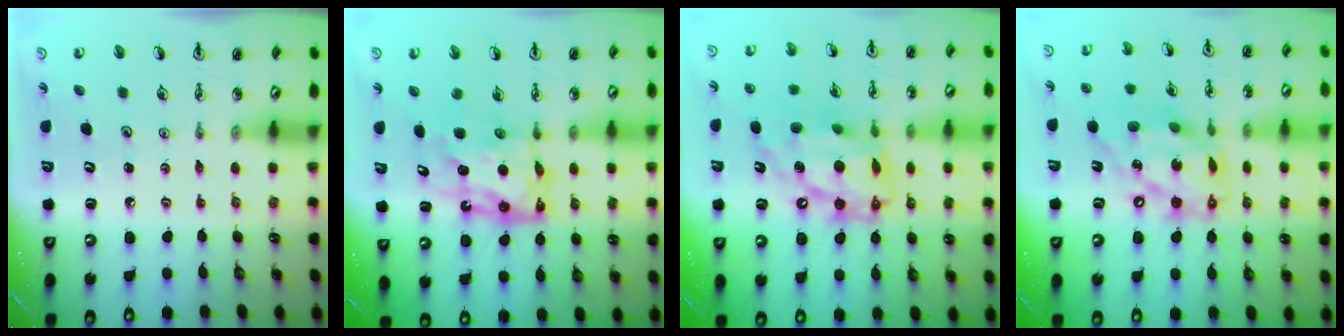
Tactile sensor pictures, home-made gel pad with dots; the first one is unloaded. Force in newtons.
{"total": 9.5, "press": 9.5, "slide": 0.9}
{"total": 18.6, "press": 18.5, "slide": 1.9}
{"total": 17.5, "press": 17.4, "slide": 1.4}